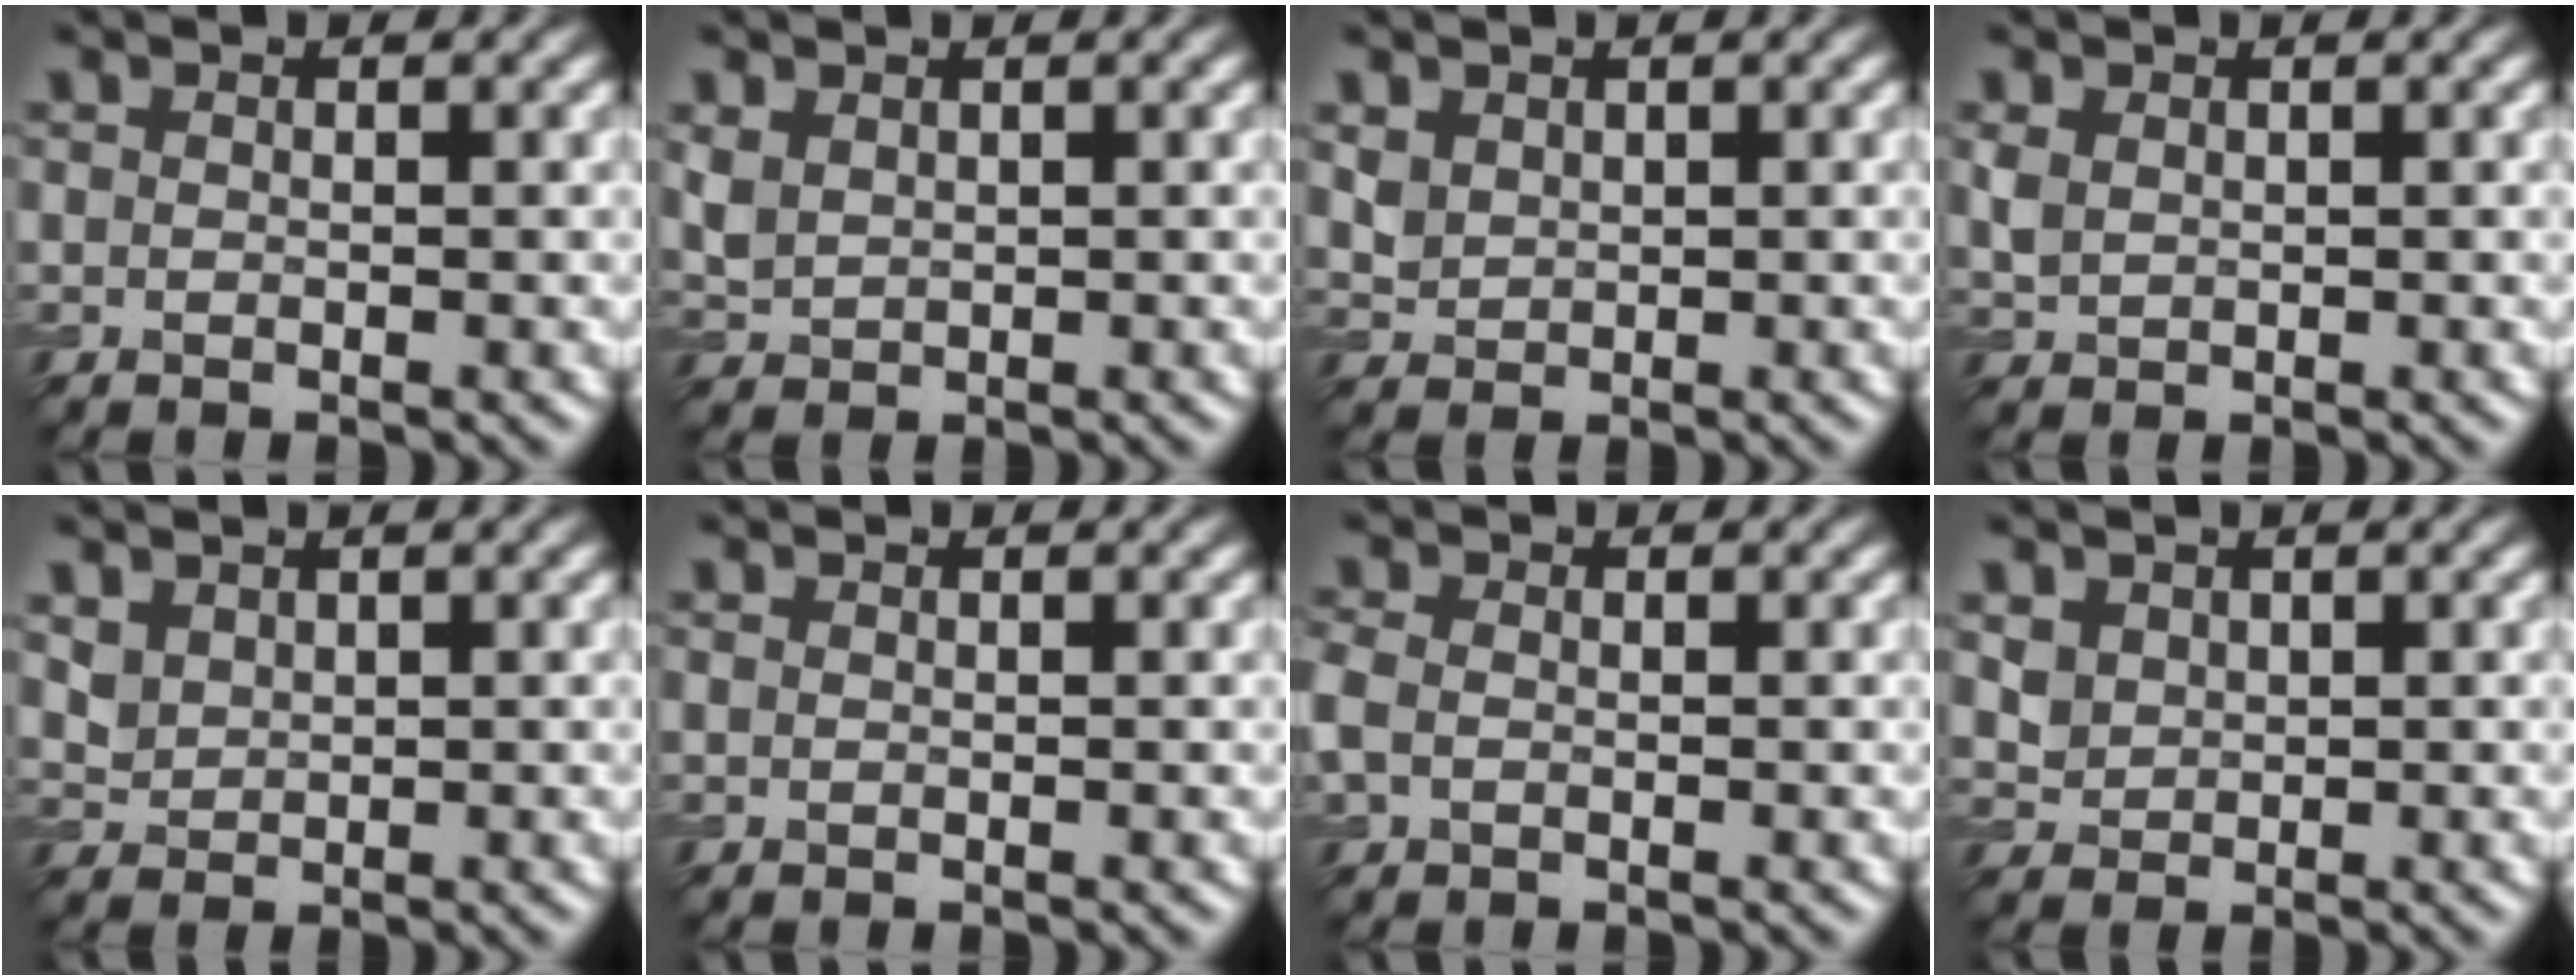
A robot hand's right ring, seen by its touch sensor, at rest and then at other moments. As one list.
[{"total": 1.6, "force": [0.9, 1.1, 0.7], "torque": [-0.022, -0.001, 0.023]}, {"total": 1.6, "force": [0.9, 1.2, 0.5], "torque": [-0.013, -0.003, 0.023]}, {"total": 1.3, "force": [0.5, 1.1, 0.7], "torque": [-0.019, -0.001, 0.015]}, {"total": 1.7, "force": [1.0, 1.2, 0.5], "torque": [-0.014, -0.006, 0.026]}, {"total": 0.0}, {"total": 1.9, "force": [-0.5, 1.4, 1.2], "torque": [-0.033, 0.001, -0.016]}, {"total": 2.0, "force": [1.0, 1.6, 0.6], "torque": [-0.018, -0.010, 0.033]}]